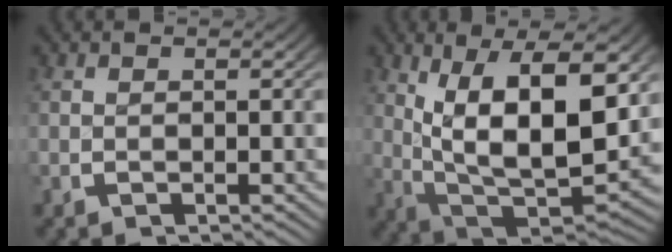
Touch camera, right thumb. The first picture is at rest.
{"total": 16.3, "force": [-0.1, 9.8, 13.0], "torque": [-0.241, -0.057, 0.024]}